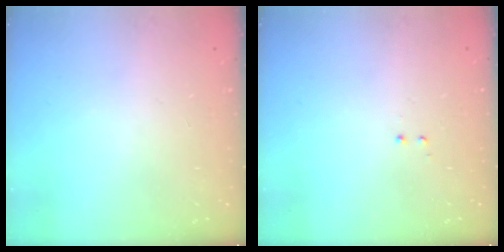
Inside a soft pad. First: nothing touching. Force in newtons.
{"total": 0.5, "press": 0.5, "slide": 0.3}